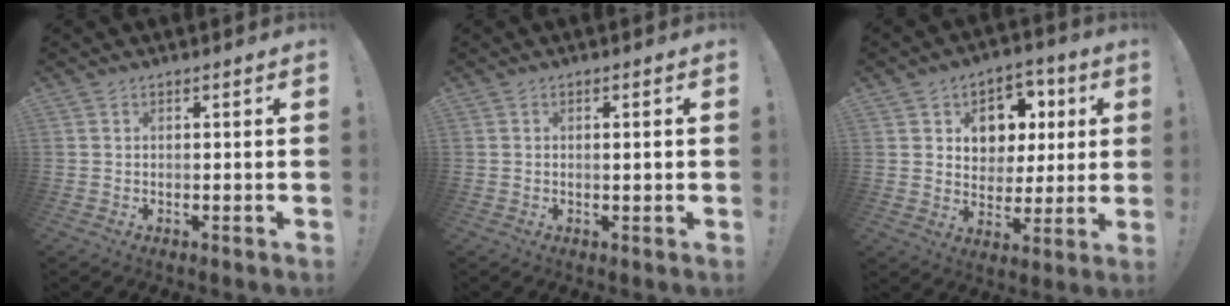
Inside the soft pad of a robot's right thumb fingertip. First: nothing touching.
{"total": 1.1, "force": [0.1, -0.1, 1.1], "torque": [-0.013, -0.004, 0.000]}
{"total": 10.5, "force": [3.7, 9.0, 3.9], "torque": [-0.041, -0.022, 0.073]}